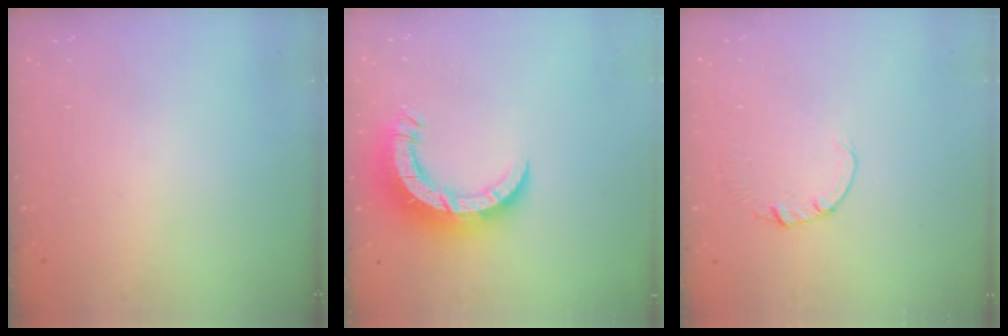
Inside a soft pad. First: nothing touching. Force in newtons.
{"total": 10.0, "press": 9.9, "slide": 1.2}
{"total": 0.5, "press": 0.5, "slide": 0.1}